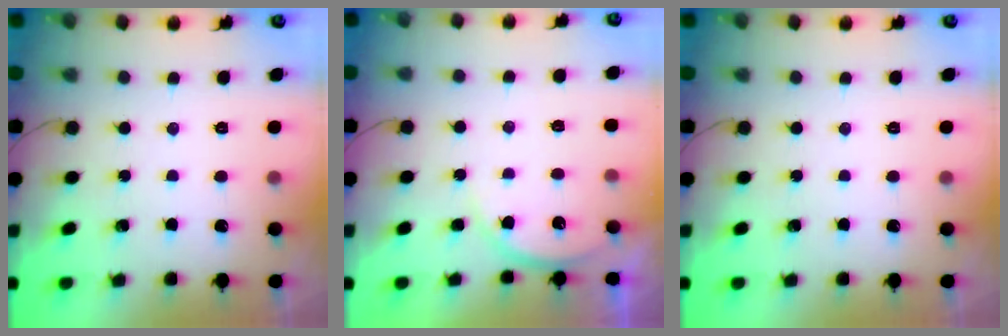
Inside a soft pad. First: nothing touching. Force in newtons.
{"total": 5.8, "press": 5.8, "slide": 0.6}
{"total": 0.0}